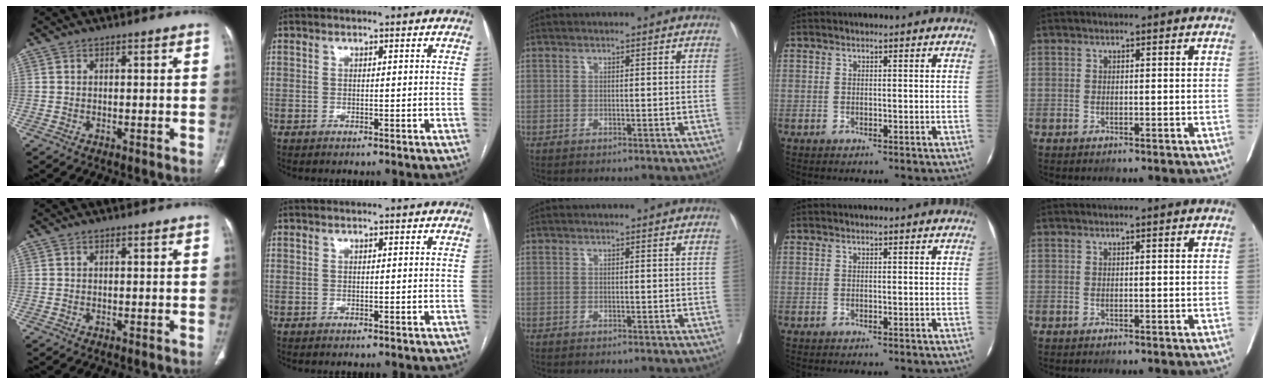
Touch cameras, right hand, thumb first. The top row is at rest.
{}